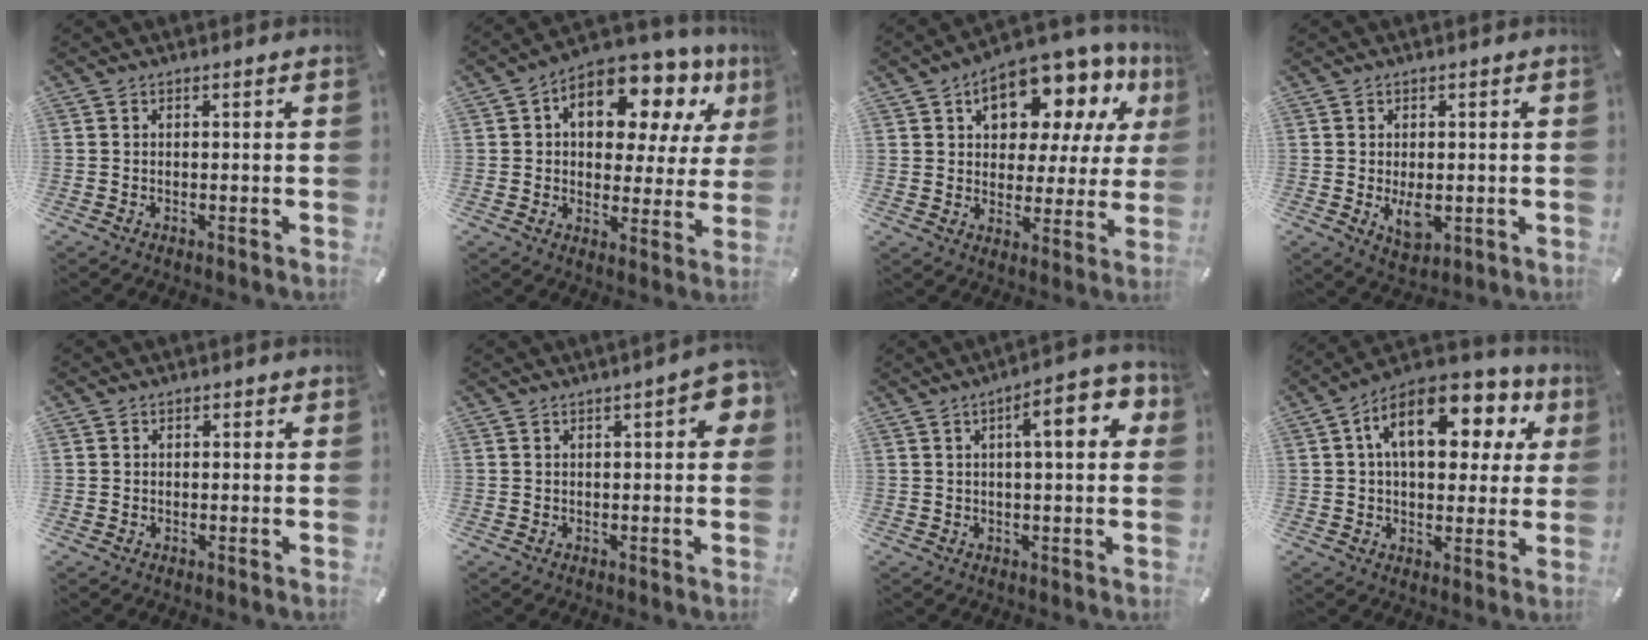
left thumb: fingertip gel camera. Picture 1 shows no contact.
{"total": 15.4, "force": [7.4, 9.1, 10.0], "torque": [-0.149, -0.040, 0.125]}
{"total": 14.6, "force": [9.0, 8.4, 8.0], "torque": [-0.125, -0.059, 0.155]}
{"total": 5.4, "force": [-0.5, 3.3, 4.2], "torque": [-0.075, -0.007, -0.011]}
{"total": 1.4, "force": [0.4, 1.3, -0.1], "torque": [0.010, -0.001, 0.004]}
{"total": 6.5, "force": [2.0, 2.1, 5.8], "torque": [-0.086, 0.002, 0.031]}
{"total": 10.6, "force": [3.6, 3.0, 9.5], "torque": [-0.135, -0.008, 0.050]}
{"total": 16.8, "force": [6.6, 9.5, 12.2], "torque": [-0.194, -0.014, 0.112]}